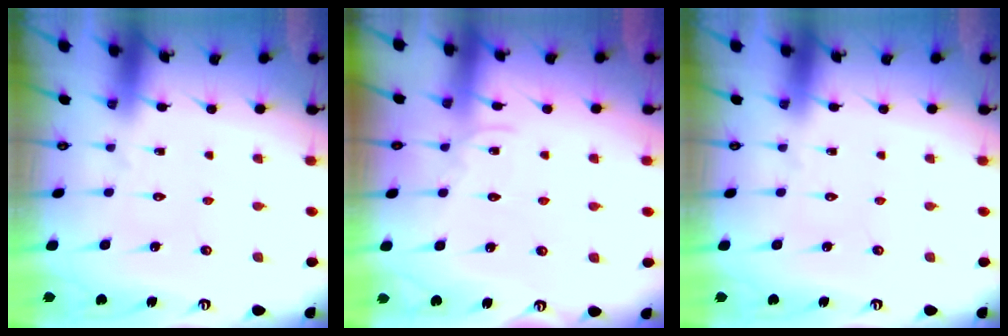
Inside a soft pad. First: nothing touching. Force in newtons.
{"total": 6.6, "press": 6.6, "slide": 0.5}
{"total": 0.0}